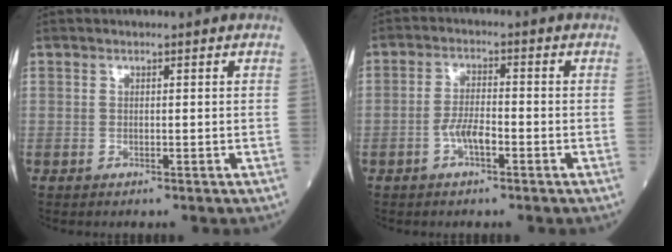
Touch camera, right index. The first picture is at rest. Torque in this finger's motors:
{"motor_torque": [0.71, -0.45, 0.40, 0.09]}